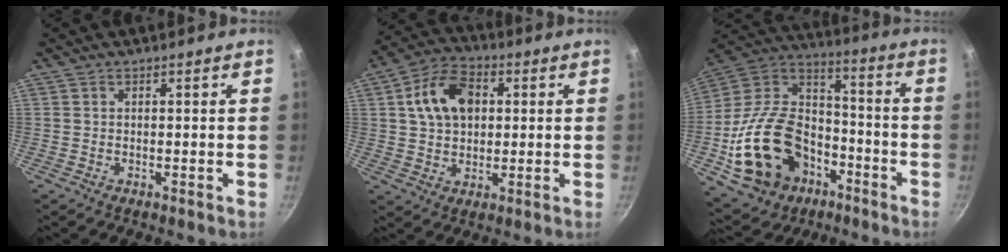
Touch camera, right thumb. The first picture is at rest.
{"total": 12.2, "force": [2.7, 8.6, 8.2], "torque": [-0.123, 0.013, 0.036]}
{"total": 26.7, "force": [-9.2, 19.0, 16.4], "torque": [-0.261, 0.070, -0.148]}